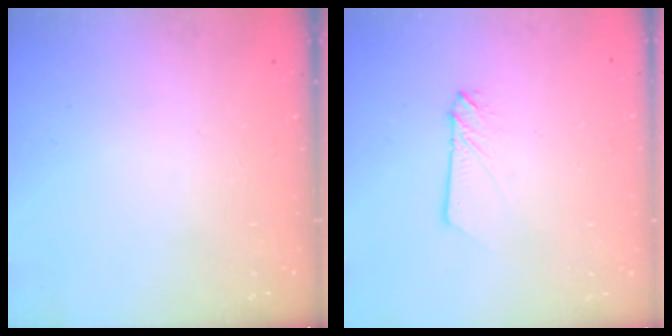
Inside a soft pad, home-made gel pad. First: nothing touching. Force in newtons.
{"total": 2.5, "press": 2.5, "slide": 0.3}